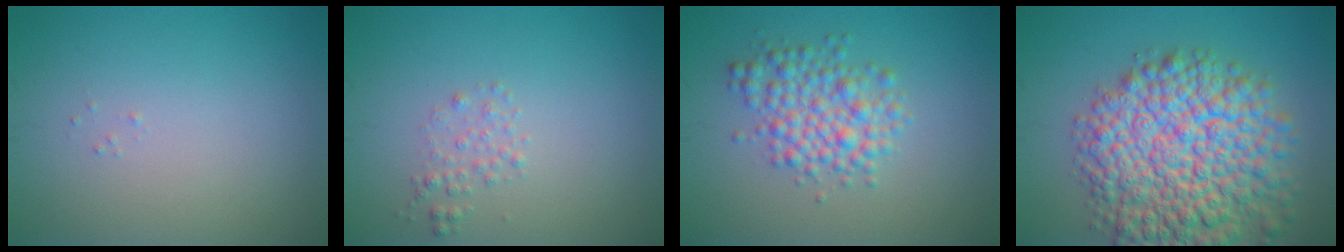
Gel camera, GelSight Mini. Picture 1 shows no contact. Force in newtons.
{"total": 1.2, "press": 1.2, "slide": 0.1}
{"total": 4.1, "press": 4.1, "slide": 0.0}
{"total": 12.3, "press": 12.3, "slide": 0.5}